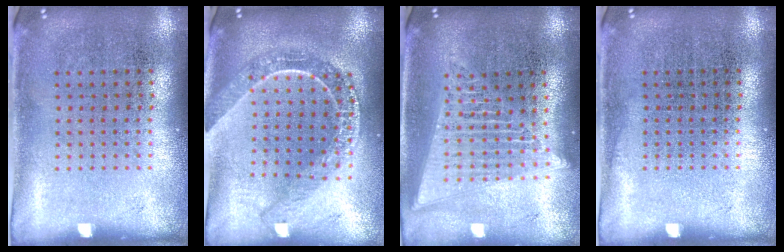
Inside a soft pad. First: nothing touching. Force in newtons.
{"total": 2.2, "press": 1.8, "slide": 1.2}
{"total": 2.0, "press": 1.8, "slide": 1.0}
{"total": 0.0}